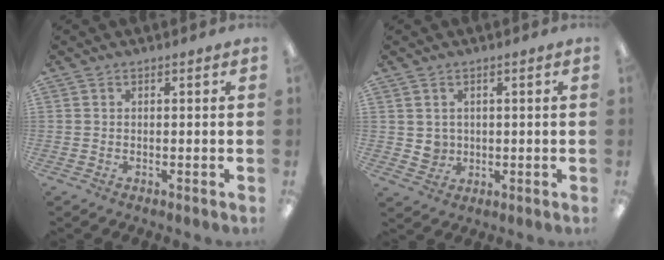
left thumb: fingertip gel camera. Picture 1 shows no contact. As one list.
[{"total": 3.2, "force": [1.4, 2.9, 0.3], "torque": [-0.005, -0.002, 0.026]}]